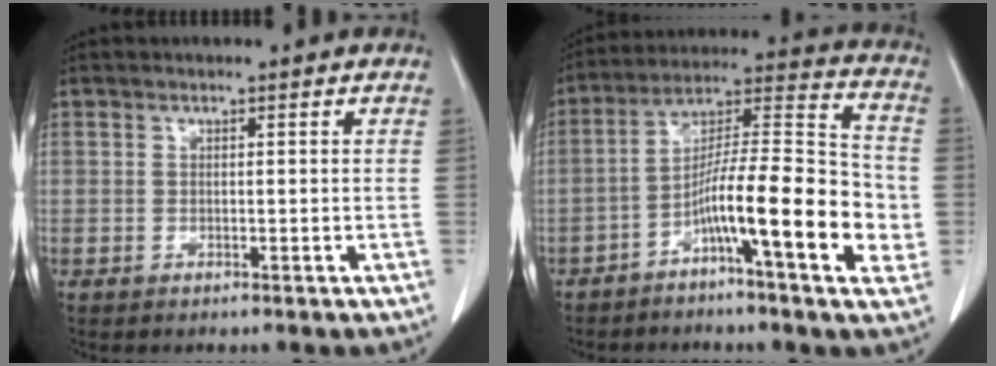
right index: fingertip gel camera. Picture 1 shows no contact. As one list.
[{"total": 16.4, "force": [-5.0, 2.0, 15.5], "torque": [-0.248, 0.015, -0.084]}]